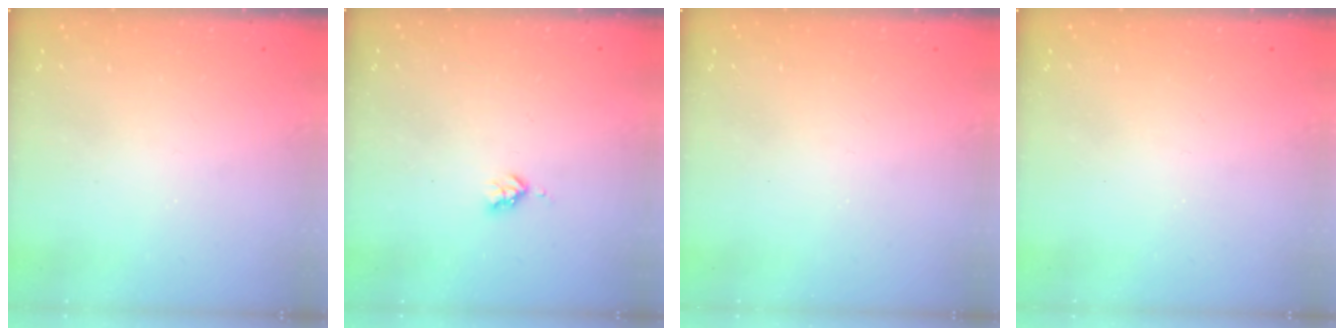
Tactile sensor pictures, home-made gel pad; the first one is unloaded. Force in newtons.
{"total": 2.7, "press": 2.6, "slide": 0.5}
{"total": 0.0}
{"total": 0.0}